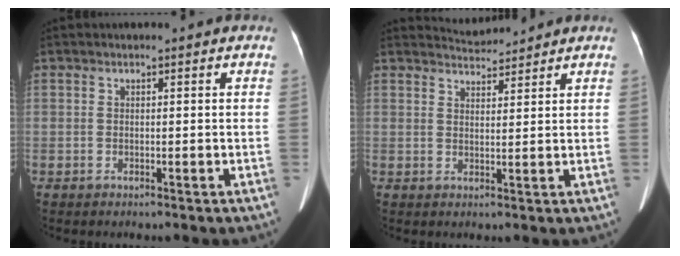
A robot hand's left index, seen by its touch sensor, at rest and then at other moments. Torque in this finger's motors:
{"motor_torque": [0.14, -0.30, -0.02, -0.02]}